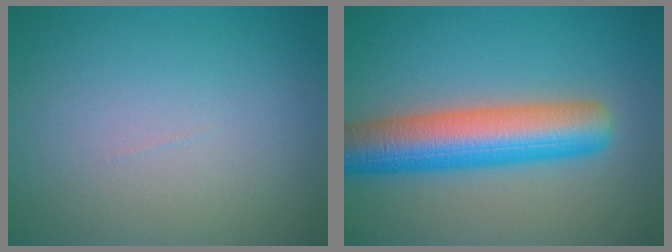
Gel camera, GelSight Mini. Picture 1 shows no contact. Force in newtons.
{"total": 8.4, "press": 8.3, "slide": 0.3}